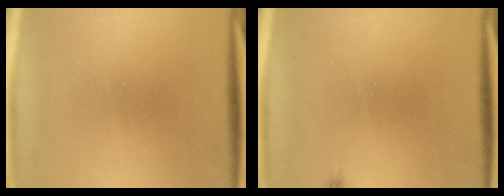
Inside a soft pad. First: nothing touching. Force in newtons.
{"total": 0.6}